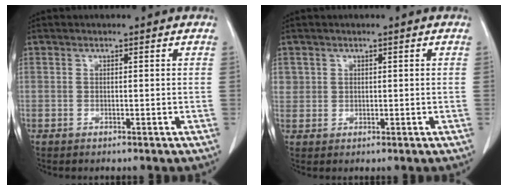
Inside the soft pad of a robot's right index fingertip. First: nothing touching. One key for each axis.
{"total": 3.9, "fx": 1.0, "fy": 3.7, "fz": 1.1, "tx": -0.037, "ty": 0.017, "tz": 0.029}